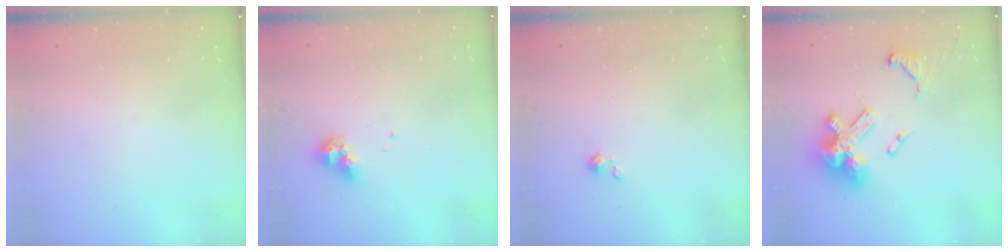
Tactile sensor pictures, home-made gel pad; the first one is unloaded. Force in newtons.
{"total": 8.1, "press": 8.1, "slide": 0.5}
{"total": 0.0}
{"total": 15.4, "press": 15.3, "slide": 1.8}